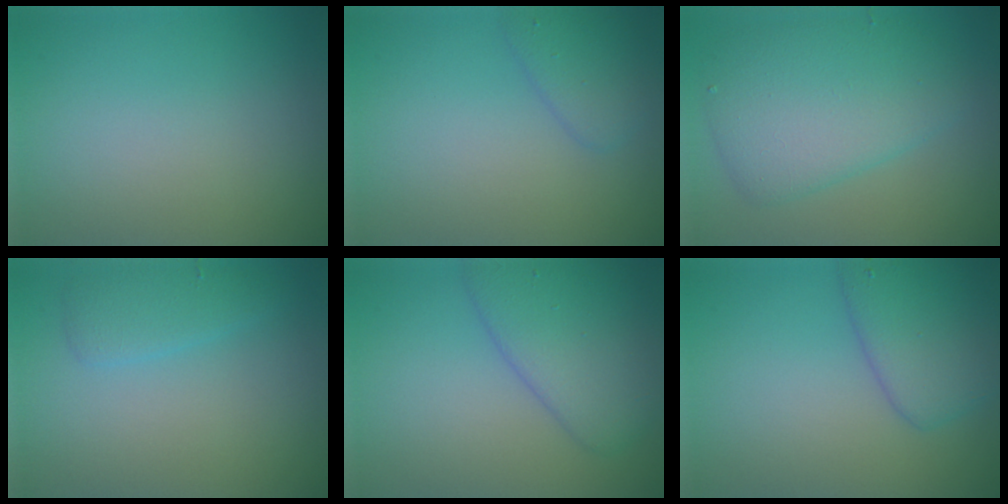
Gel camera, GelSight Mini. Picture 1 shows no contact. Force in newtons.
{"total": 2.2, "press": 2.2, "slide": 0.1}
{"total": 6.3, "press": 6.3, "slide": 0.1}
{"total": 2.1, "press": 2.1, "slide": 0.2}
{"total": 5.4, "press": 5.4, "slide": 0.2}
{"total": 4.4, "press": 4.3, "slide": 0.3}